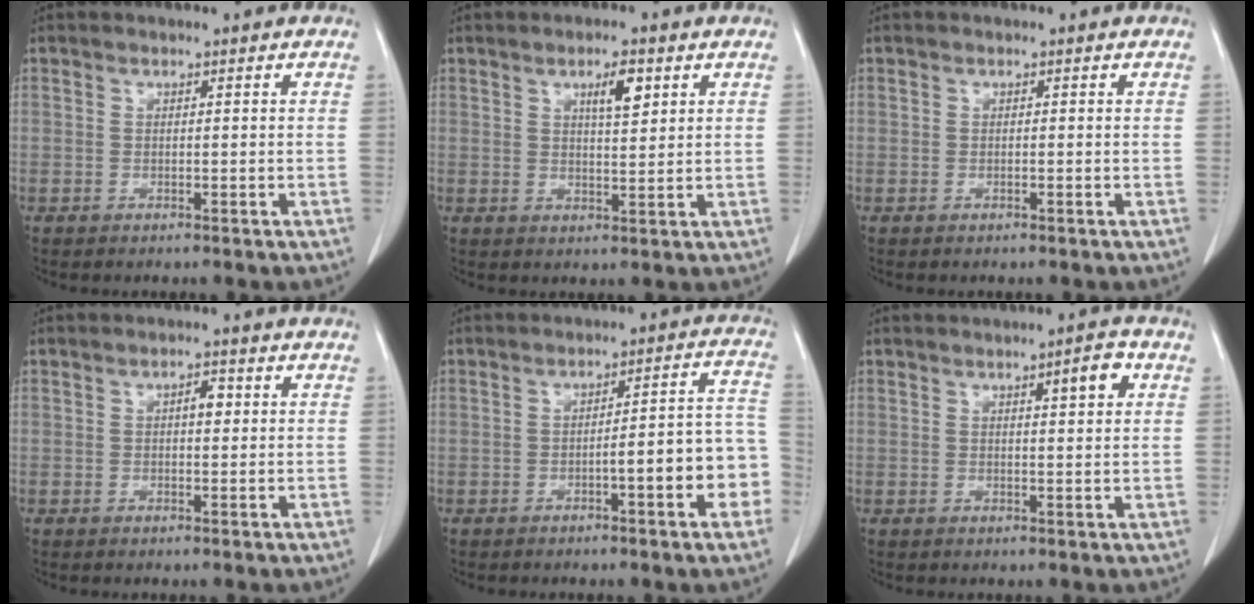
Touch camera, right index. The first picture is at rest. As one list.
[{"total": 4.3, "force": [2.1, 1.0, 3.6], "torque": [-0.061, -0.001, 0.035]}, {"total": 0.0}, {"total": 2.2, "force": [0.4, 1.0, 1.9], "torque": [-0.028, 0.005, 0.005]}, {"total": 9.9, "force": [-3.0, 1.5, 9.3], "torque": [-0.102, 0.028, -0.038]}, {"total": 4.0, "force": [1.6, 0.7, 3.6], "torque": [-0.051, 0.001, 0.023]}]